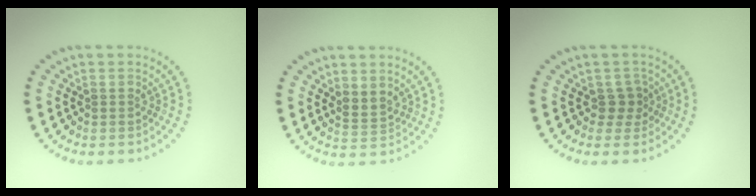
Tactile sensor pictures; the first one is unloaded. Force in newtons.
{"total": 1.7, "press": 1.3, "slide": 1.2}
{"total": 1.7, "press": 1.3, "slide": 1.0}